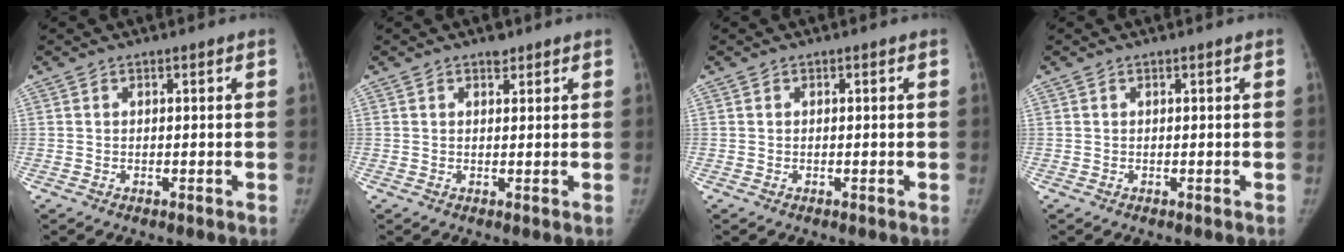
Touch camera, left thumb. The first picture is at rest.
{"total": 1.7, "force": [1.3, 0.9, 0.7], "torque": [0.000, -0.006, 0.017]}
{"total": 0.0}
{"total": 0.0}